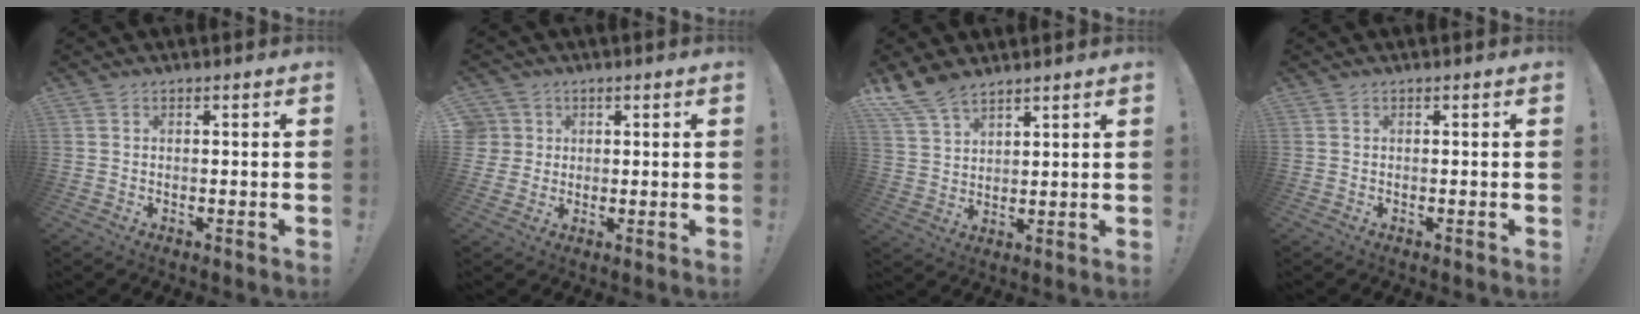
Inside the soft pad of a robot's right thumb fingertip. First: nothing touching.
{"total": 4.6, "force": [1.3, 4.4, 0.5], "torque": [-0.013, 0.000, 0.028]}
{"total": 9.2, "force": [7.3, 4.4, 3.5], "torque": [-0.078, -0.038, 0.147]}
{"total": 0.0}